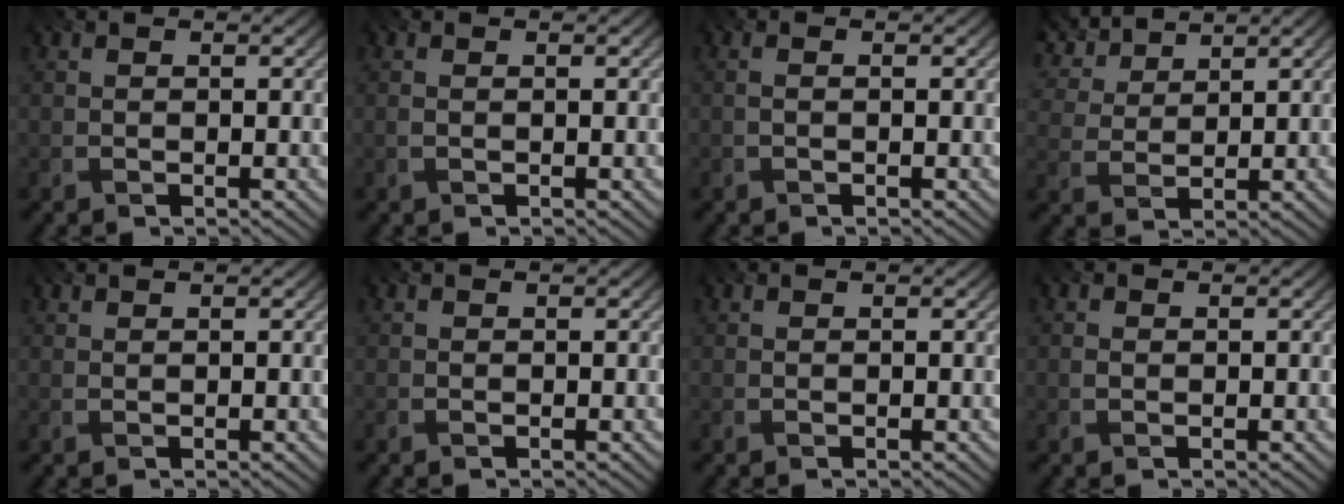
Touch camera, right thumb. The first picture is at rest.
{"total": 0.0}
{"total": 0.7, "force": [-0.6, -0.2, 0.3], "torque": [-0.001, -0.003, -0.019]}
{"total": 4.1, "force": [3.0, 1.9, 2.2], "torque": [-0.053, 0.010, 0.057]}
{"total": 0.7, "force": [0.6, 0.1, 0.3], "torque": [0.001, -0.006, 0.008]}
{"total": 0.0}
{"total": 0.0}
{"total": 0.5, "force": [-0.1, 0.5, 0.2], "torque": [-0.003, -0.001, -0.001]}